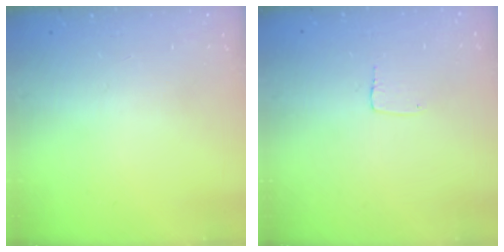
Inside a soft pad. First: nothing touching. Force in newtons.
{"total": 3.7, "press": 3.7, "slide": 0.1}